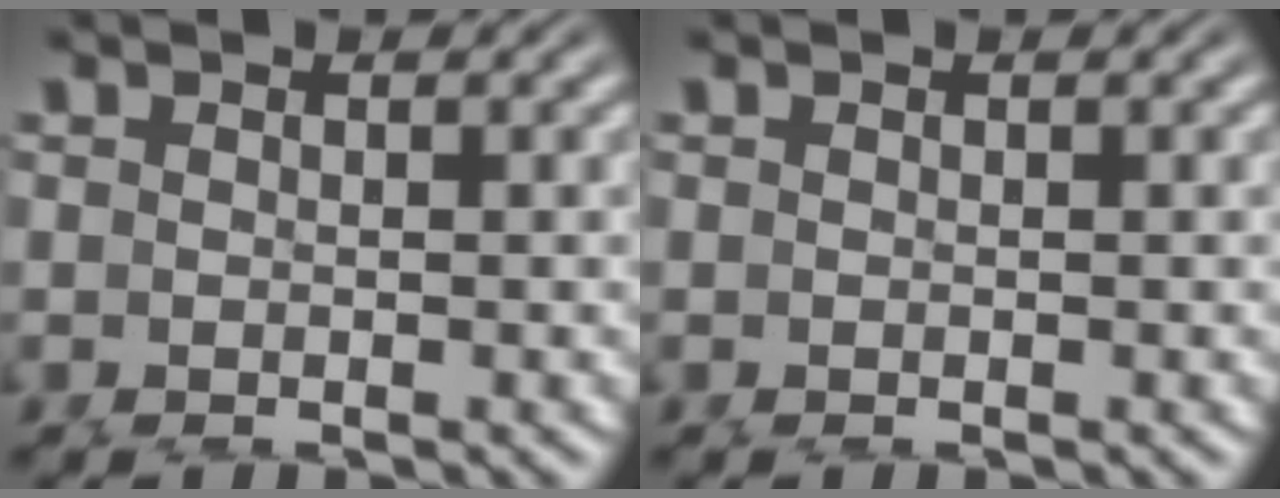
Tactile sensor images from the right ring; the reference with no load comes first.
{"total": 0.0}